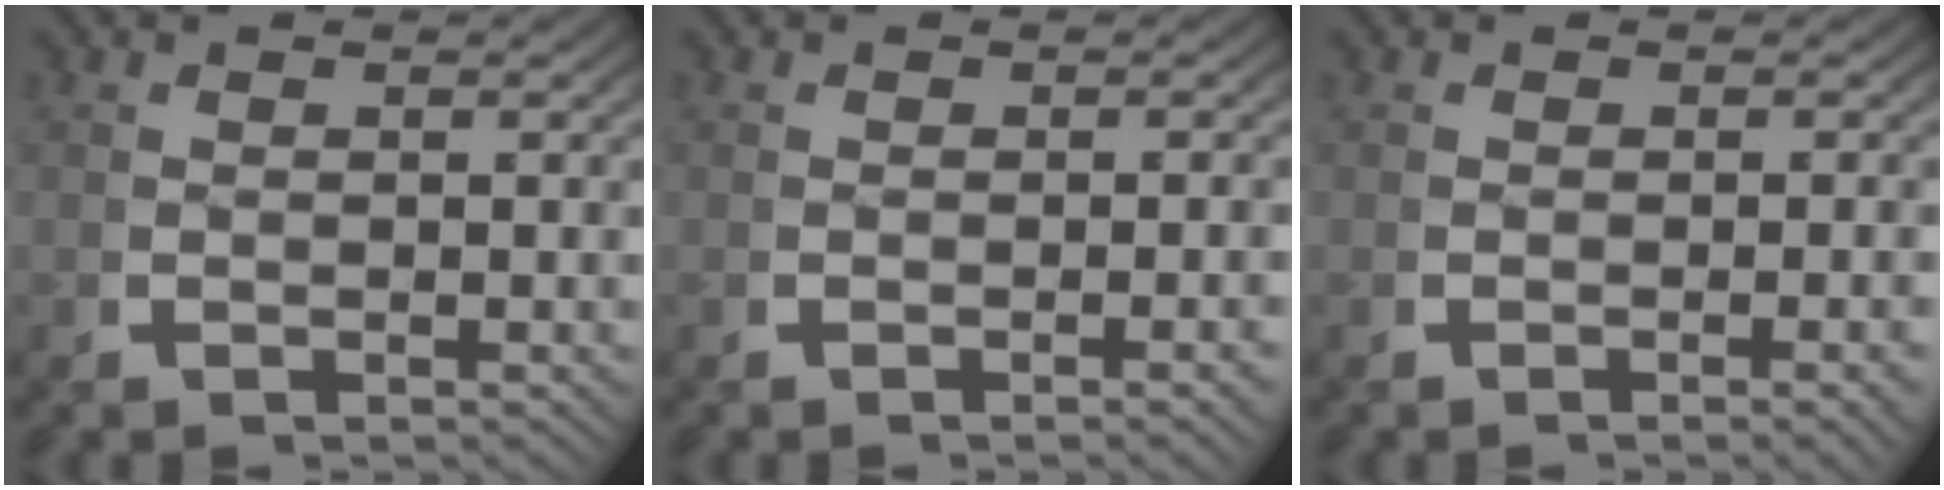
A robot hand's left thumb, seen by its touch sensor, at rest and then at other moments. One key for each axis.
{"total": 1.1, "fx": -0.4, "fy": -0.1, "fz": 1.0, "tx": -0.017, "ty": 0.007, "tz": -0.008}
{"total": 1.3, "fx": -0.4, "fy": 0.0, "fz": 1.3, "tx": -0.022, "ty": 0.006, "tz": -0.008}